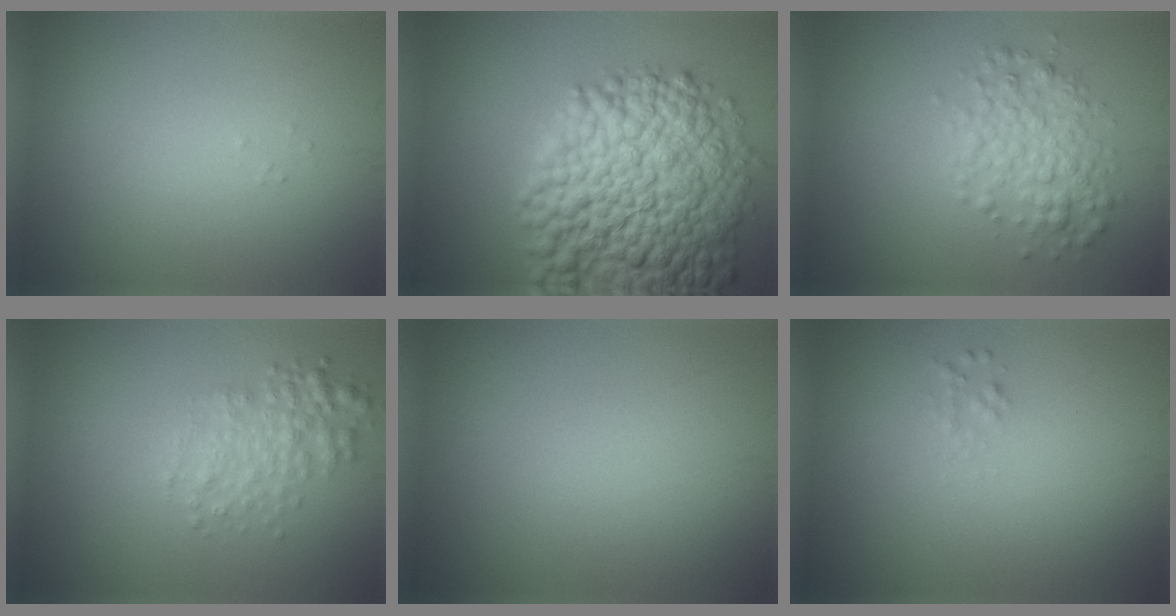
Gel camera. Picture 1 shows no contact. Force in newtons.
{"total": 14.7, "press": 14.7, "slide": 0.6}
{"total": 3.4, "press": 3.4, "slide": 0.1}
{"total": 2.8, "press": 2.8, "slide": 0.1}
{"total": 0.0}
{"total": 0.7, "press": 0.7, "slide": 0.0}